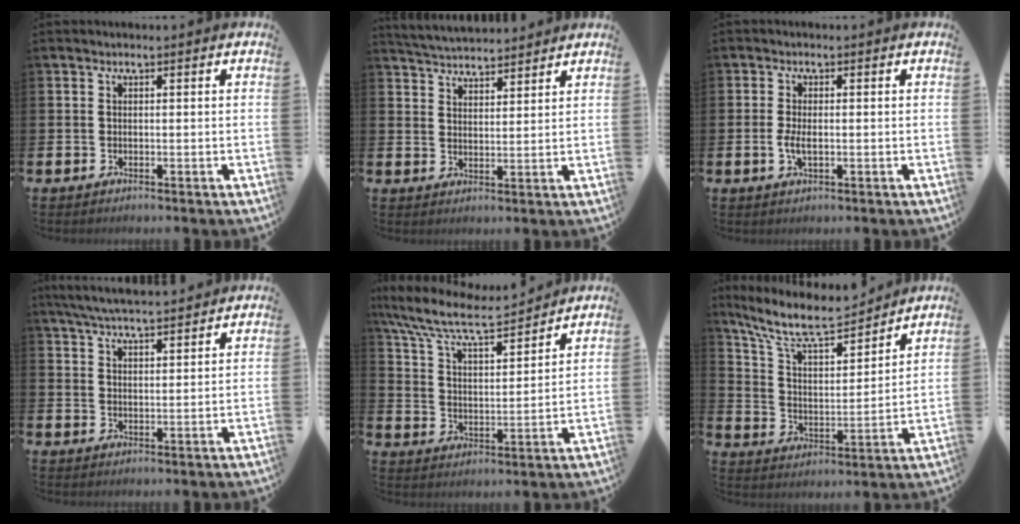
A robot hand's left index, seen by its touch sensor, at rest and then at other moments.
{"total": 4.4, "force": [4.3, 0.6, 0.0], "torque": [-0.020, -0.022, 0.078]}
{"total": 2.5, "force": [-0.2, 1.1, 2.3], "torque": [-0.039, 0.002, -0.007]}
{"total": 5.8, "force": [5.6, 0.4, 1.5], "torque": [-0.050, -0.019, 0.102]}
{"total": 8.8, "force": [7.9, 1.7, 3.5], "torque": [-0.108, -0.051, 0.135]}
{"total": 9.5, "force": [8.5, 2.3, 3.7], "torque": [-0.105, -0.052, 0.148]}